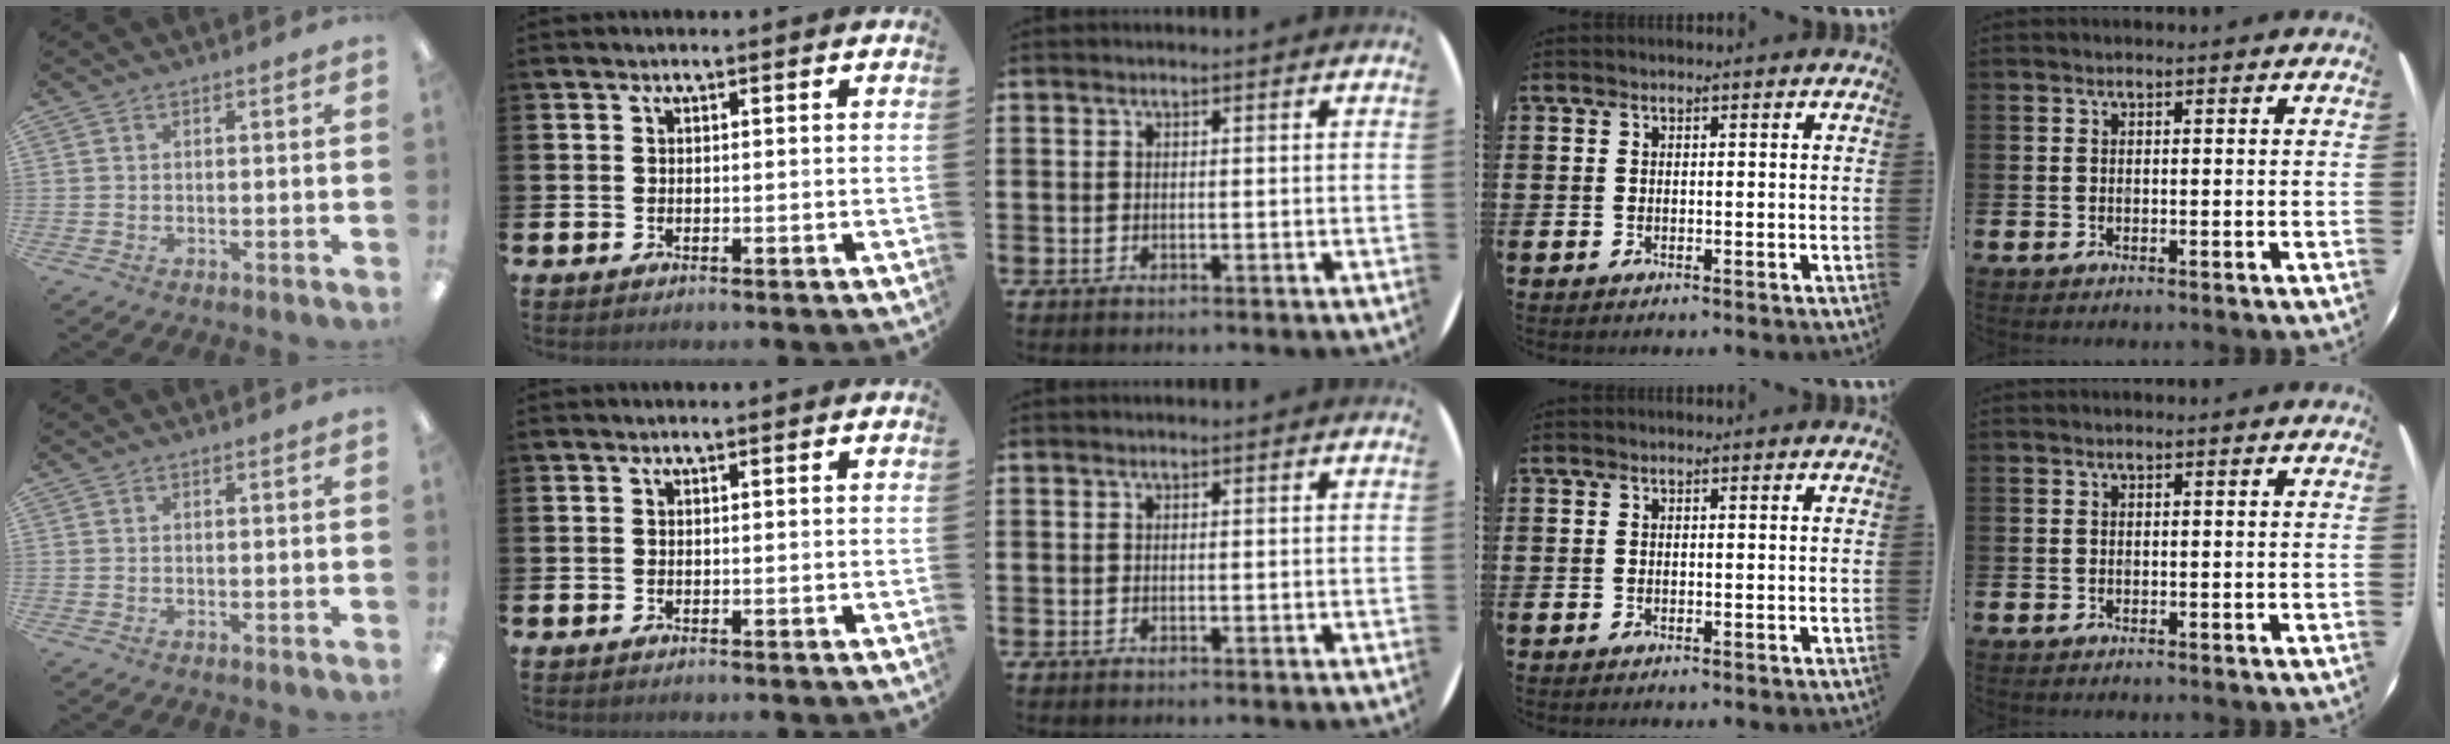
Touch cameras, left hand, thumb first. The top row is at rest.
{}